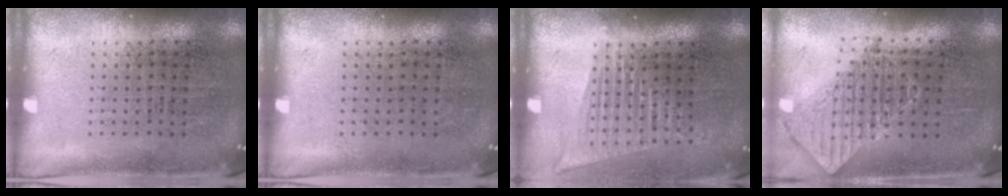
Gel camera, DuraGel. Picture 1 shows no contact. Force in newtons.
{"total": 0.0}
{"total": 1.5, "press": 1.3, "slide": 0.8}
{"total": 1.2, "press": 1.1, "slide": 0.6}